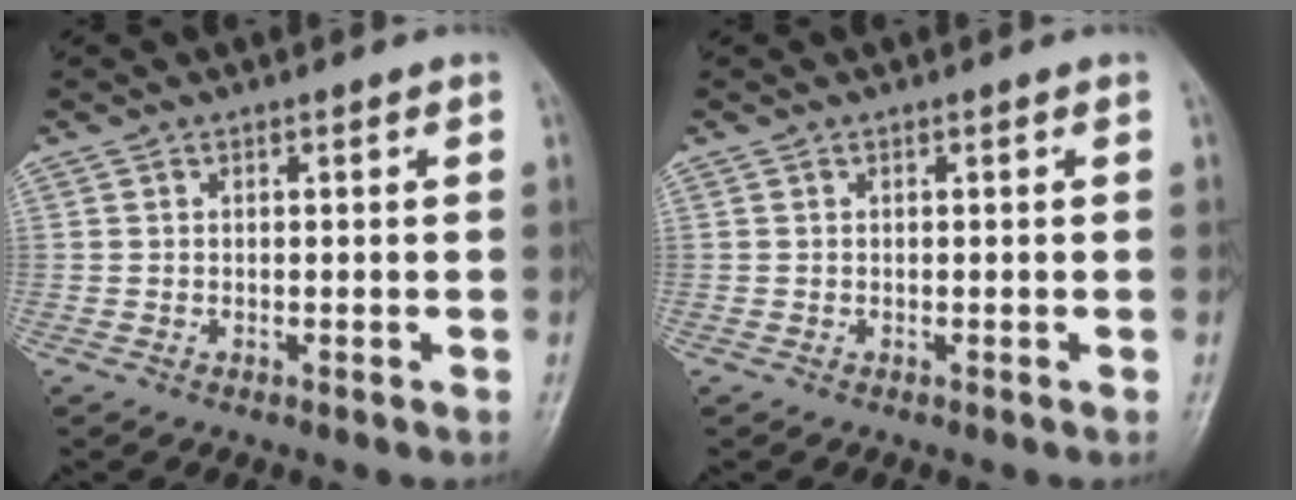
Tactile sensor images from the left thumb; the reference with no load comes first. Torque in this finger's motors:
{"motor_torque": [0.00, 0.00, -0.15, -0.05, 0.00]}